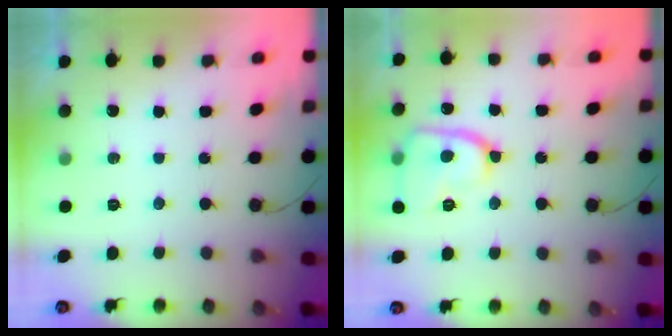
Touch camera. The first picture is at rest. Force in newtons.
{"total": 13.3, "press": 13.2, "slide": 1.5}